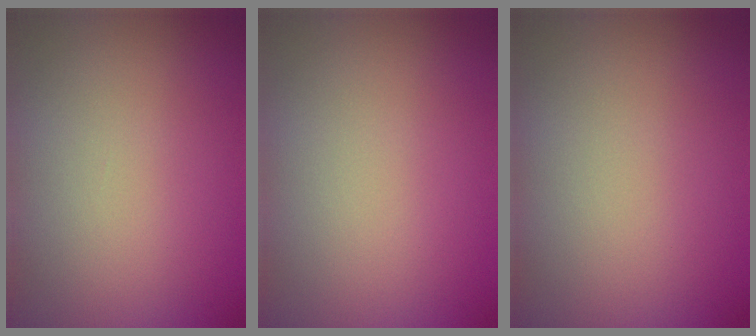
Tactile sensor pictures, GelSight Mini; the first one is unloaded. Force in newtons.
{"total": 0.0}
{"total": 0.0}